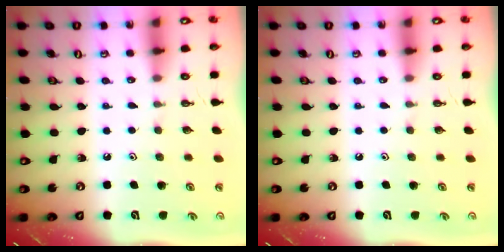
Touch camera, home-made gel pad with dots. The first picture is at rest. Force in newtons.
{"total": 0.0}